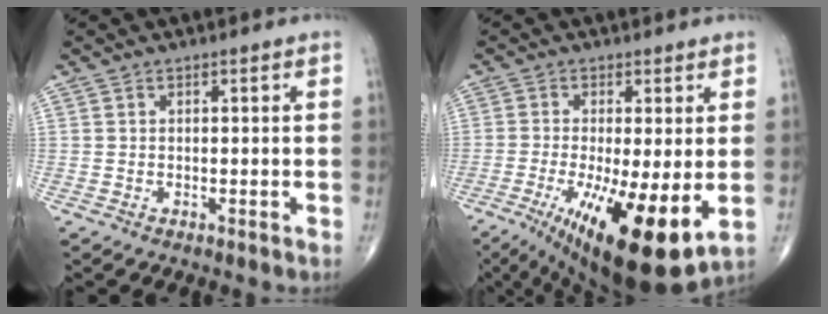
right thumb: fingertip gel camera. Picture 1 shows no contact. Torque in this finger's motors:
{"motor_torque": [2.58, 2.08, 0.48, -0.41, 0.50]}